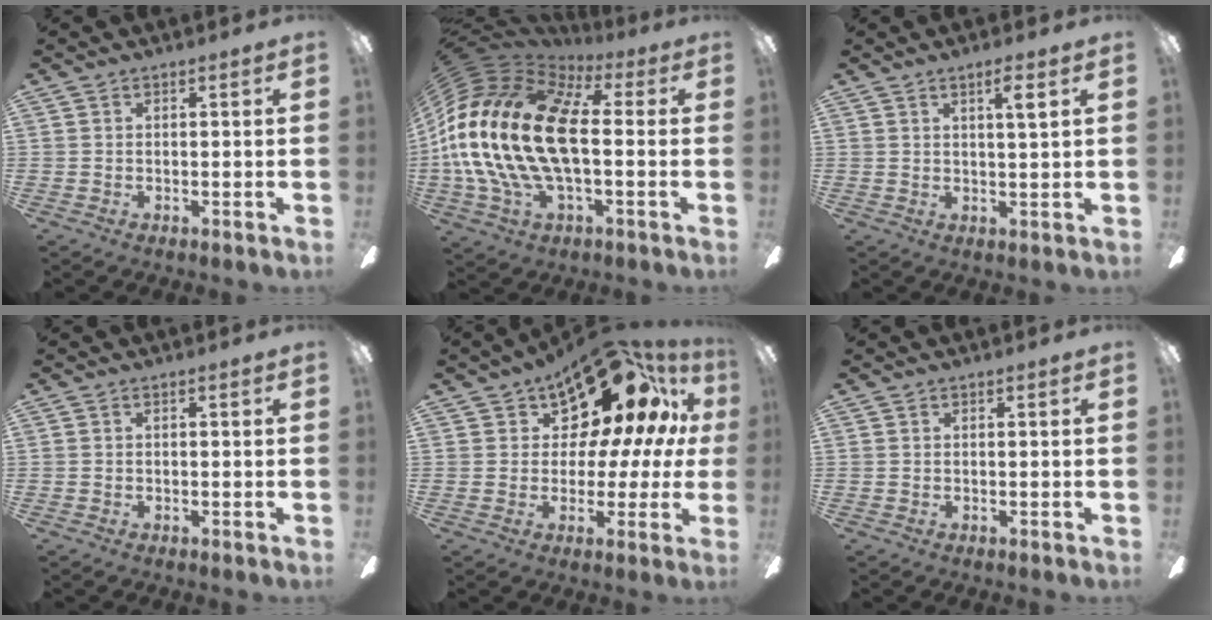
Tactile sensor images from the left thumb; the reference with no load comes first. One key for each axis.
{"total": 26.8, "fx": 0.3, "fy": 13.8, "fz": 22.9, "tx": -0.500, "ty": 0.012, "tz": 0.002}
{"total": 3.6, "fx": 2.0, "fy": 0.0, "fz": 3.0, "tx": -0.054, "ty": -0.003, "tz": 0.030}
{"total": 0.0}
{"total": 18.4, "fx": 11.8, "fy": 9.2, "fz": 10.7, "tx": -0.153, "ty": -0.082, "tz": 0.201}
{"total": 0.0}